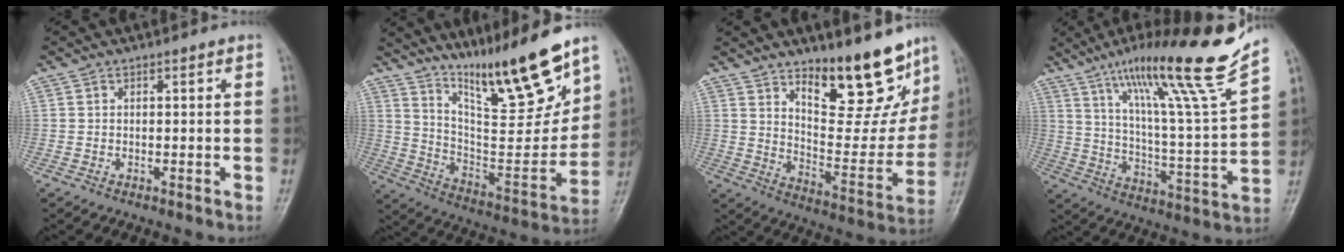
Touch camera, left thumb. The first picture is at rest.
{"total": 18.5, "force": [14.0, 2.5, 11.8], "torque": [-0.148, -0.098, 0.250]}
{"total": 18.3, "force": [12.5, 7.0, 11.4], "torque": [-0.103, -0.097, 0.193]}
{"total": 22.4, "force": [15.8, 0.3, 15.9], "torque": [-0.226, -0.074, 0.261]}